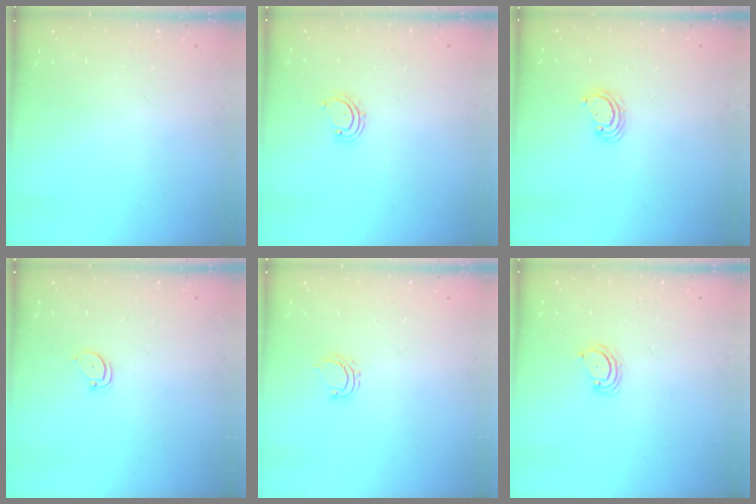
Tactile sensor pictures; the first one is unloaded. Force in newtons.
{"total": 2.6, "press": 2.6, "slide": 0.3}
{"total": 2.4, "press": 2.4, "slide": 0.2}
{"total": 2.3, "press": 2.3, "slide": 0.2}
{"total": 5.2, "press": 5.1, "slide": 1.0}
{"total": 2.3, "press": 2.3, "slide": 0.2}